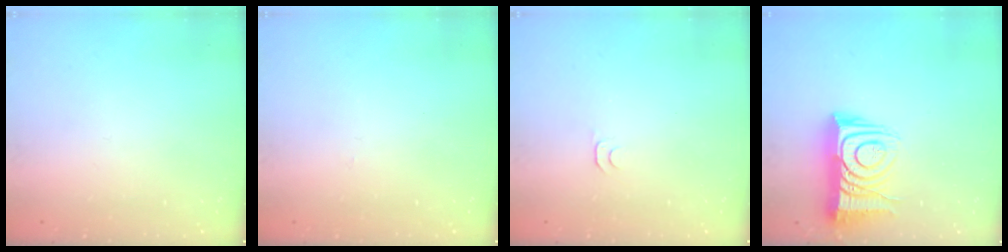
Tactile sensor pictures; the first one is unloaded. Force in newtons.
{"total": 2.8, "press": 2.8, "slide": 0.4}
{"total": 3.5, "press": 3.4, "slide": 0.4}
{"total": 12.9, "press": 12.8, "slide": 1.1}